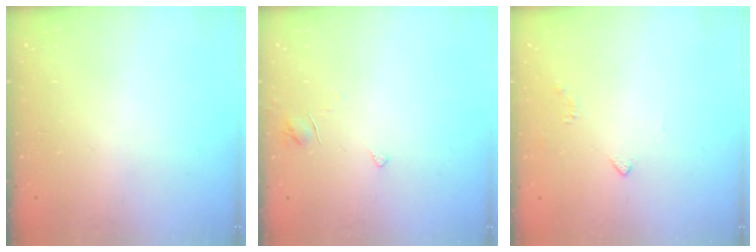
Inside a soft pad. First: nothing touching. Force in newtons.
{"total": 3.2, "press": 3.2, "slide": 0.3}
{"total": 2.4, "press": 2.3, "slide": 0.6}